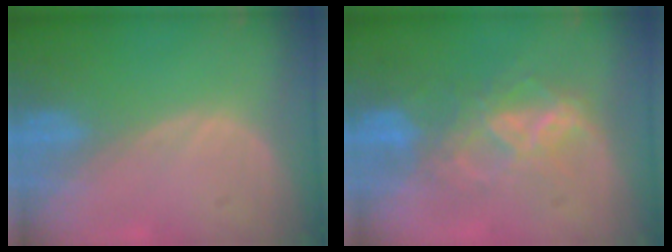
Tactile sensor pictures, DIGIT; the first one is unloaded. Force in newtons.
{"total": 6.9, "press": 6.7, "slide": 1.7}